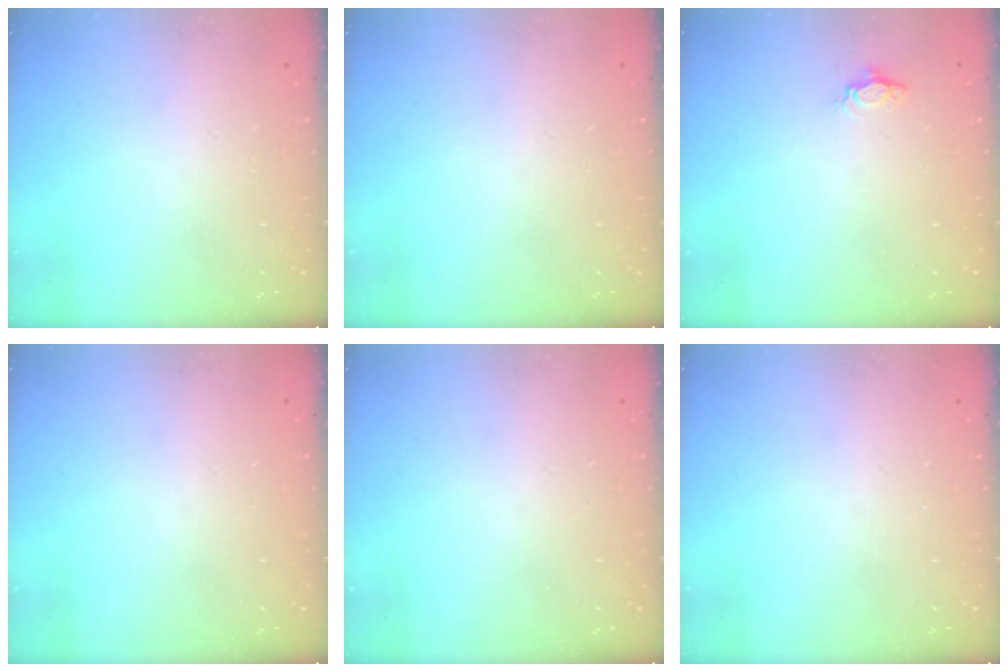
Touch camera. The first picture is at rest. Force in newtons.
{"total": 0.0}
{"total": 3.2, "press": 3.2, "slide": 0.4}
{"total": 0.0}
{"total": 0.0}
{"total": 0.0}